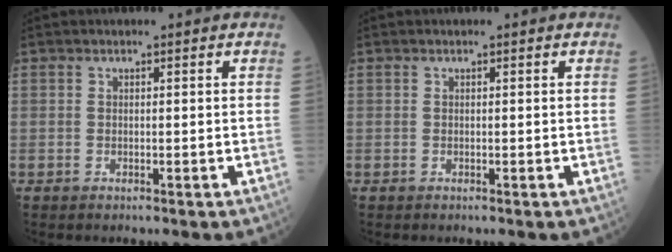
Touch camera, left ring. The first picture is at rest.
{"total": 0.0}